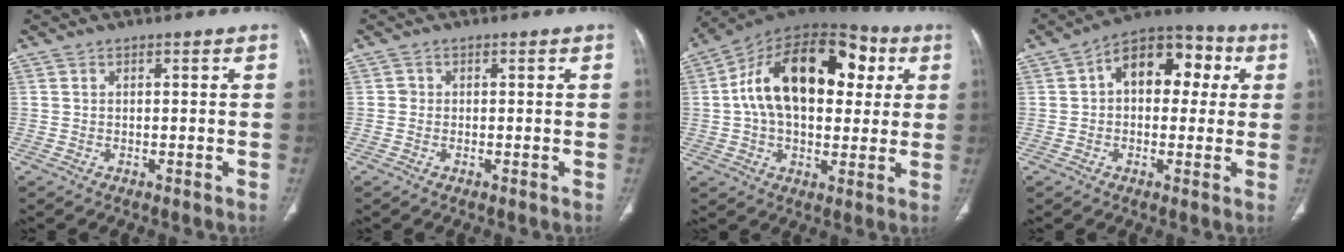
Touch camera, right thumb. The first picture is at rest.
{"total": 0.8, "force": [-0.1, 0.7, 0.2], "torque": [0.001, 0.003, -0.002]}
{"total": 23.8, "force": [4.5, 14.4, 18.4], "torque": [-0.280, 0.026, 0.063]}
{"total": 13.3, "force": [2.8, 8.5, 9.8], "torque": [-0.097, 0.032, 0.030]}